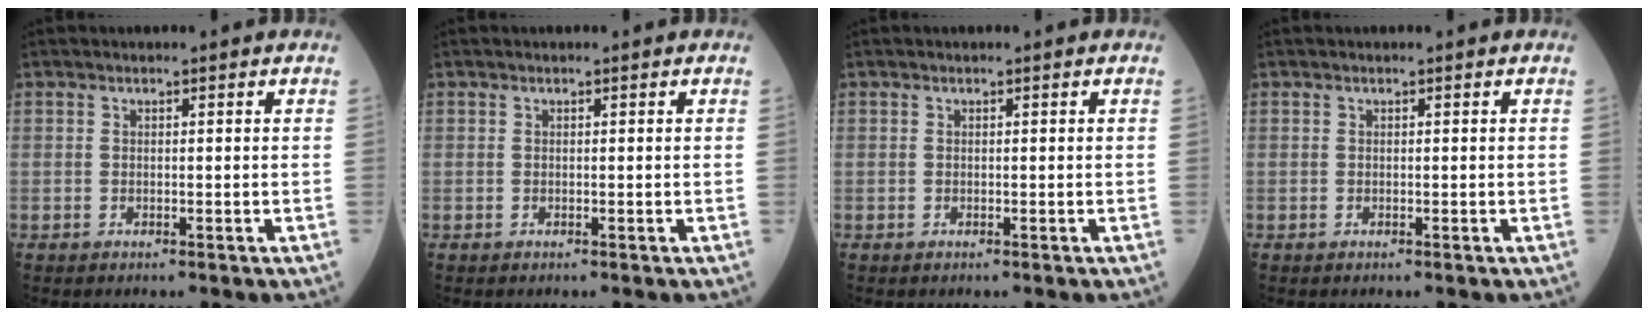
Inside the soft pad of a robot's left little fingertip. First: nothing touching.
{"total": 0.0}
{"total": 0.0}
{"total": 0.0}